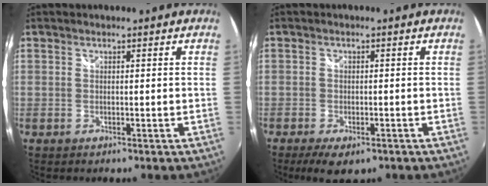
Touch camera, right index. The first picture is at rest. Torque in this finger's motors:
{"motor_torque": [0.48, -0.46, 0.16, 0.01]}